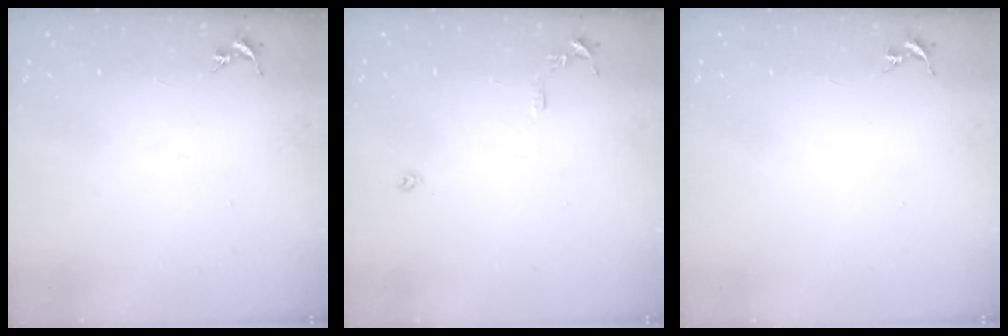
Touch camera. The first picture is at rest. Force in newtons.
{"total": 7.7, "press": 7.7, "slide": 0.8}
{"total": 0.0}